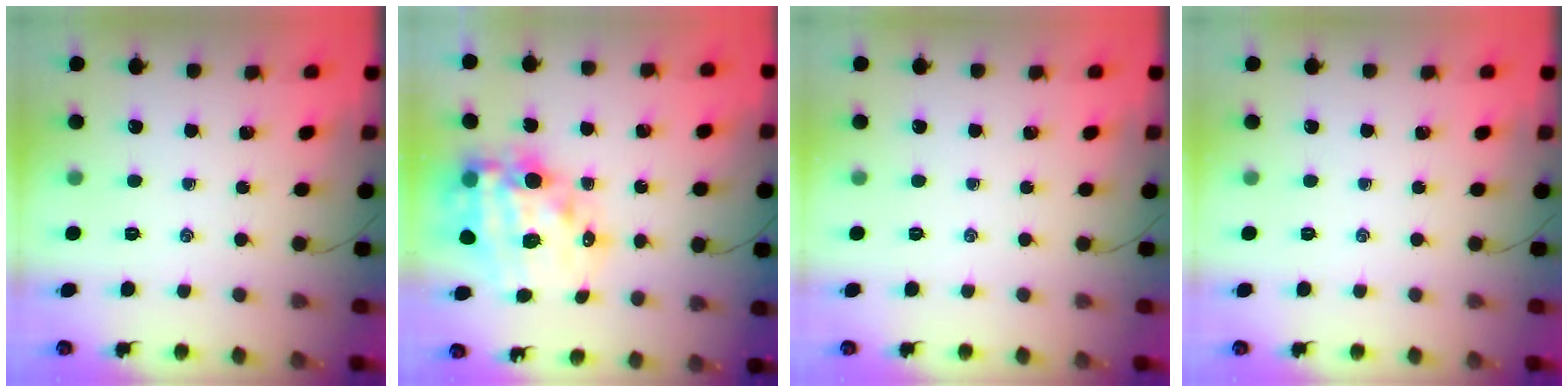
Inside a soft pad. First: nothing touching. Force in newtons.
{"total": 18.3, "press": 17.8, "slide": 4.2}
{"total": 0.0}
{"total": 0.0}